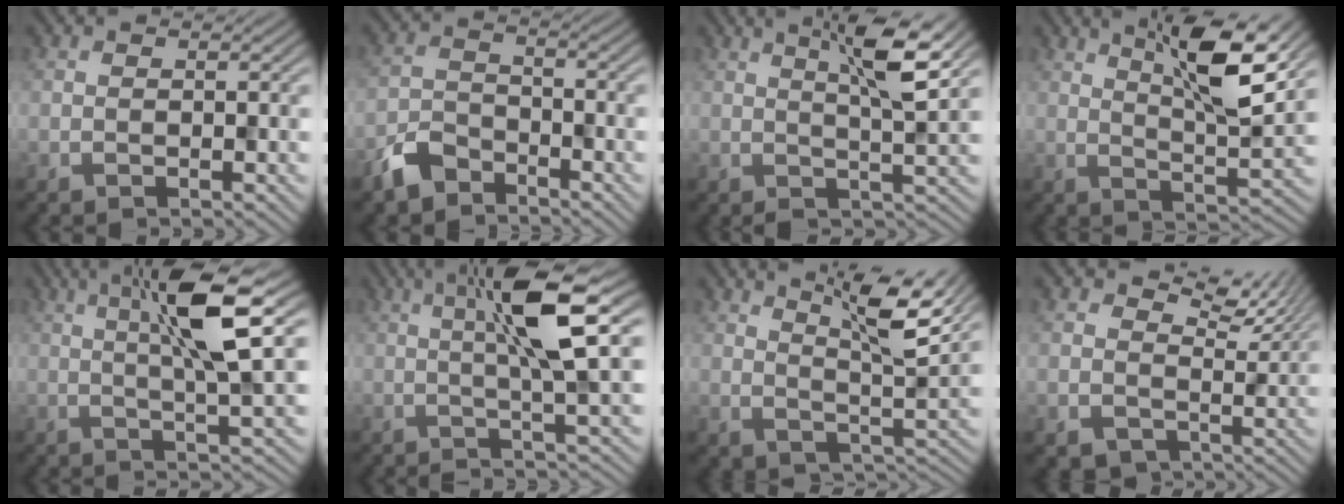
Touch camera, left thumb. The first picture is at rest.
{"total": 5.2, "force": [-4.1, 2.6, 2.0], "torque": [-0.043, -0.004, -0.098]}
{"total": 6.2, "force": [2.8, 0.5, 5.5], "torque": [-0.097, 0.006, 0.050]}
{"total": 9.3, "force": [4.9, 1.6, 7.8], "torque": [-0.128, -0.005, 0.082]}
{"total": 9.8, "force": [2.9, 1.1, 9.3], "torque": [-0.151, 0.017, 0.041]}
{"total": 9.3, "force": [1.6, 0.8, 9.2], "torque": [-0.142, 0.022, 0.020]}
{"total": 7.7, "force": [4.9, 1.5, 5.7], "torque": [-0.094, -0.004, 0.084]}
{"total": 7.3, "force": [3.7, 5.0, 3.7], "torque": [-0.063, -0.013, 0.065]}